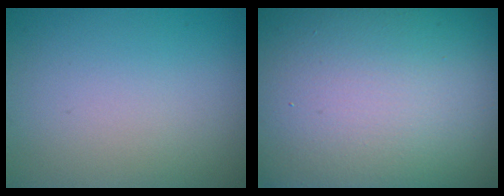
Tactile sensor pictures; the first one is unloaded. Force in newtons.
{"total": 28.1, "press": 28.1, "slide": 0.8}